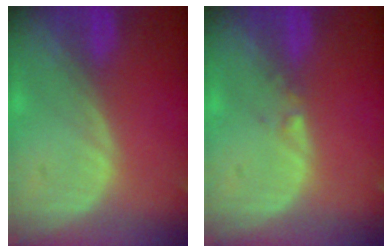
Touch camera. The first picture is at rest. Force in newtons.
{"total": 0.7, "press": 0.6, "slide": 0.4}